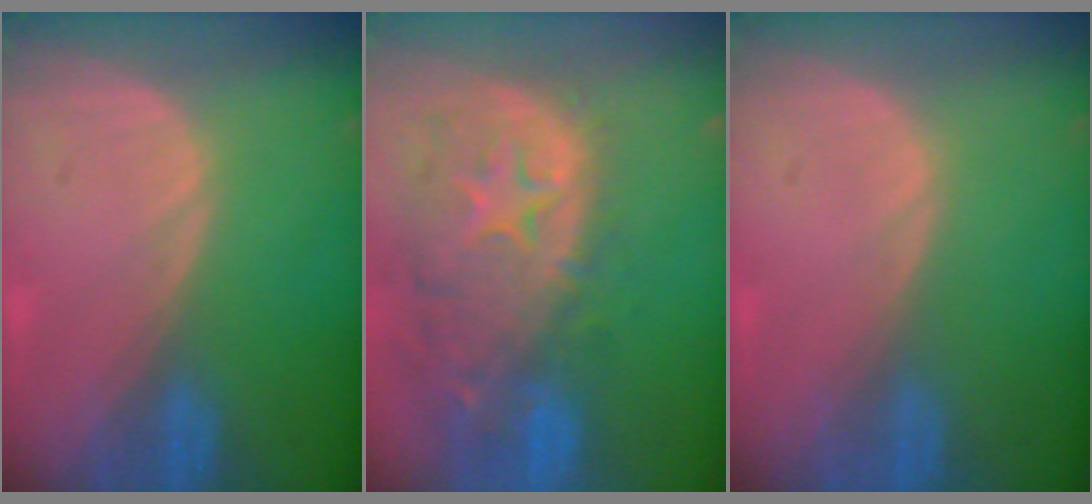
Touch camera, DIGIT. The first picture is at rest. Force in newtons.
{"total": 13.9, "press": 11.1, "slide": 8.3}
{"total": 0.0}